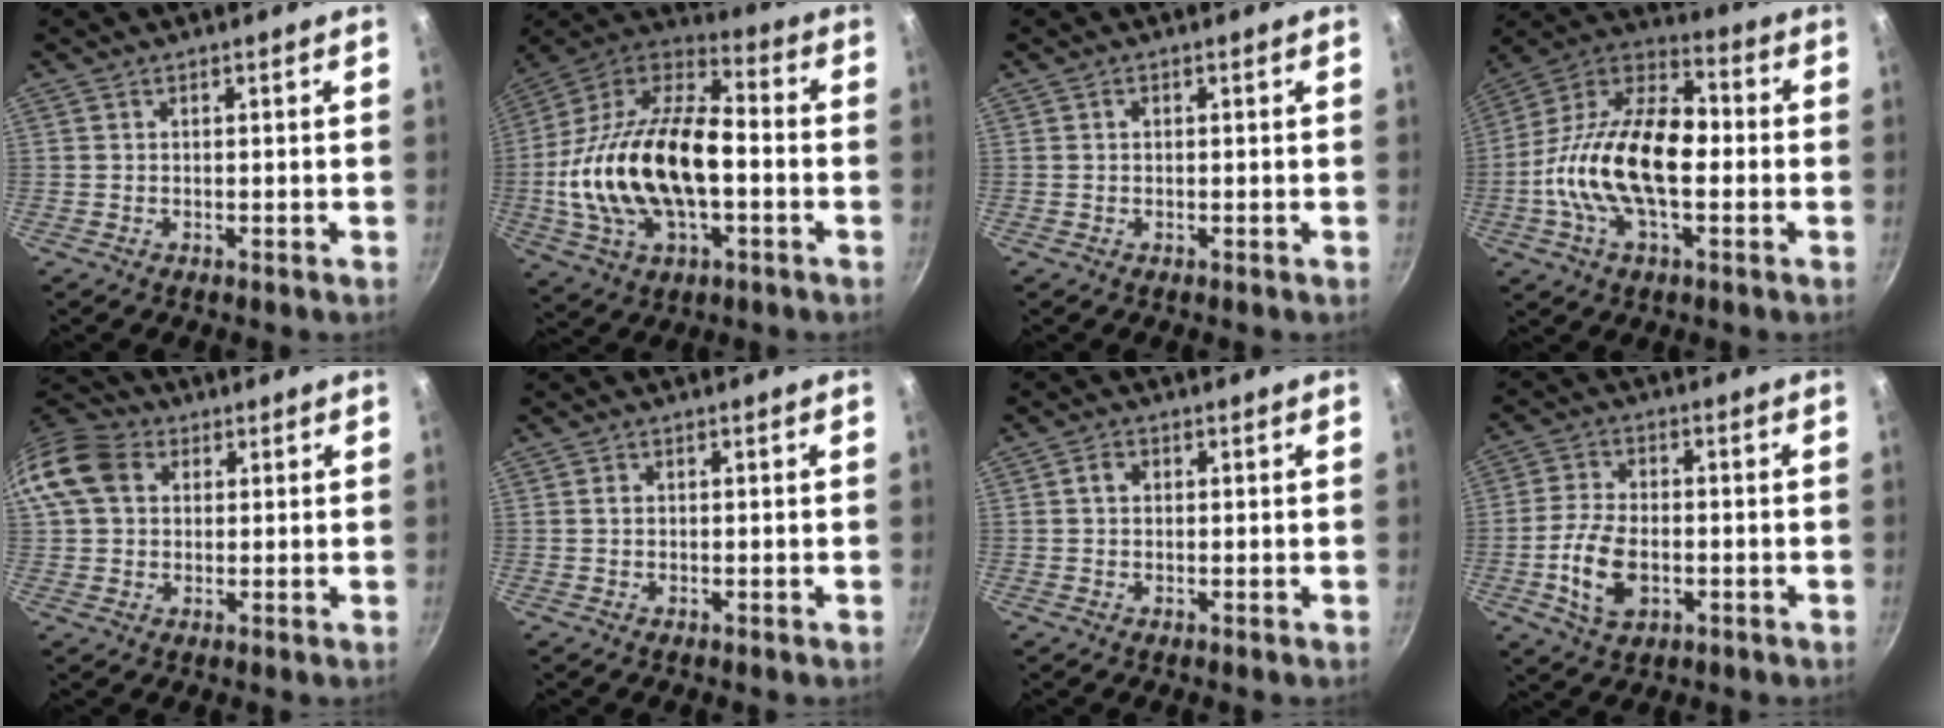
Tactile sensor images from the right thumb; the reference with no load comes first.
{"total": 26.0, "force": [-3.1, 14.0, 21.7], "torque": [-0.406, 0.041, -0.062]}
{"total": 0.6, "force": [0.1, 0.5, 0.4], "torque": [-0.006, 0.004, 0.003]}
{"total": 21.7, "force": [-2.4, 11.8, 18.1], "torque": [-0.310, 0.043, -0.065]}
{"total": 11.1, "force": [2.8, 8.7, 6.4], "torque": [-0.107, 0.016, 0.033]}
{"total": 0.8, "force": [0.1, 0.7, 0.5], "torque": [-0.007, 0.003, 0.002]}
{"total": 2.1, "force": [0.3, 1.6, 1.2], "torque": [-0.016, 0.005, 0.003]}
{"total": 9.5, "force": [-2.3, 5.8, 7.2], "torque": [-0.140, 0.012, -0.044]}